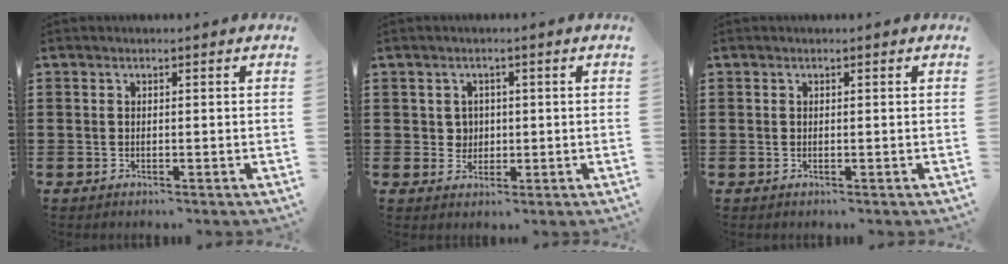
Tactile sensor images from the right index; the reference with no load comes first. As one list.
[{"total": 2.4, "force": [0.2, 2.3, 0.7], "torque": [-0.023, 0.009, 0.002]}, {"total": 0.0}]